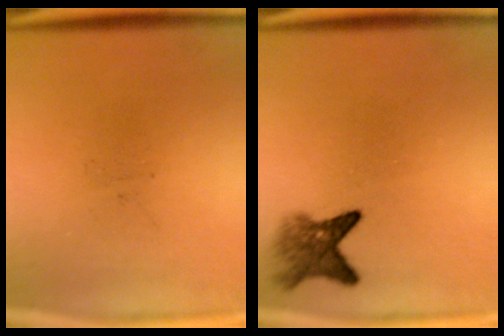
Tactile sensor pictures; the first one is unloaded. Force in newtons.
{"total": 4.3}